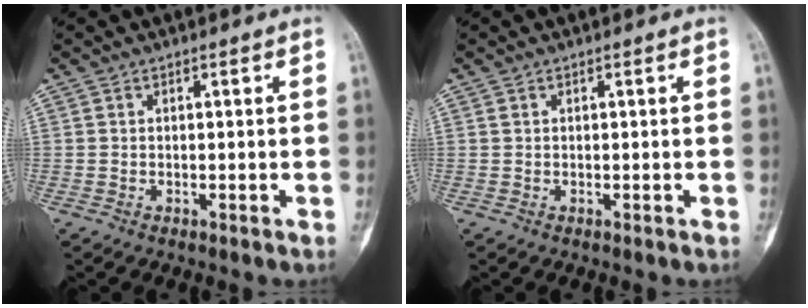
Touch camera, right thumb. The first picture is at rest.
{"total": 0.0}